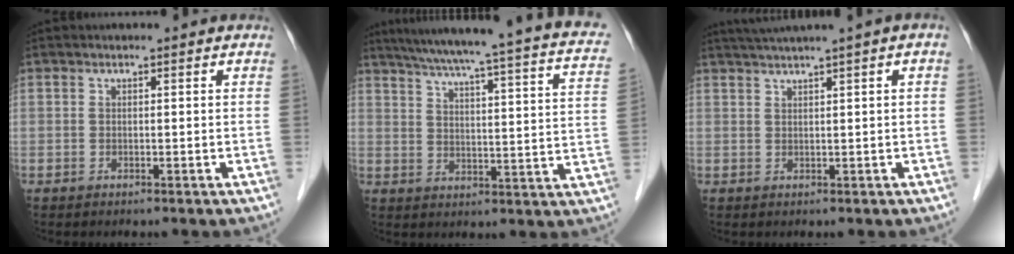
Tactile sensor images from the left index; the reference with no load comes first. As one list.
[{"total": 25.3, "force": [20.4, 1.7, 15.0], "torque": [-0.222, -0.018, 0.242]}, {"total": 4.6, "force": [2.7, -0.7, 3.6], "torque": [-0.070, 0.021, 0.052]}]